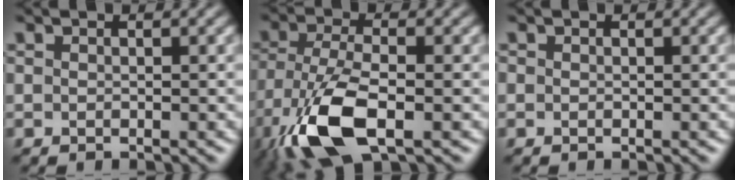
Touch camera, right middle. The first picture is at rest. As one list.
[{"total": 8.8, "force": [-4.2, 3.6, 6.8], "torque": [-0.159, -0.011, -0.086]}, {"total": 0.0}]